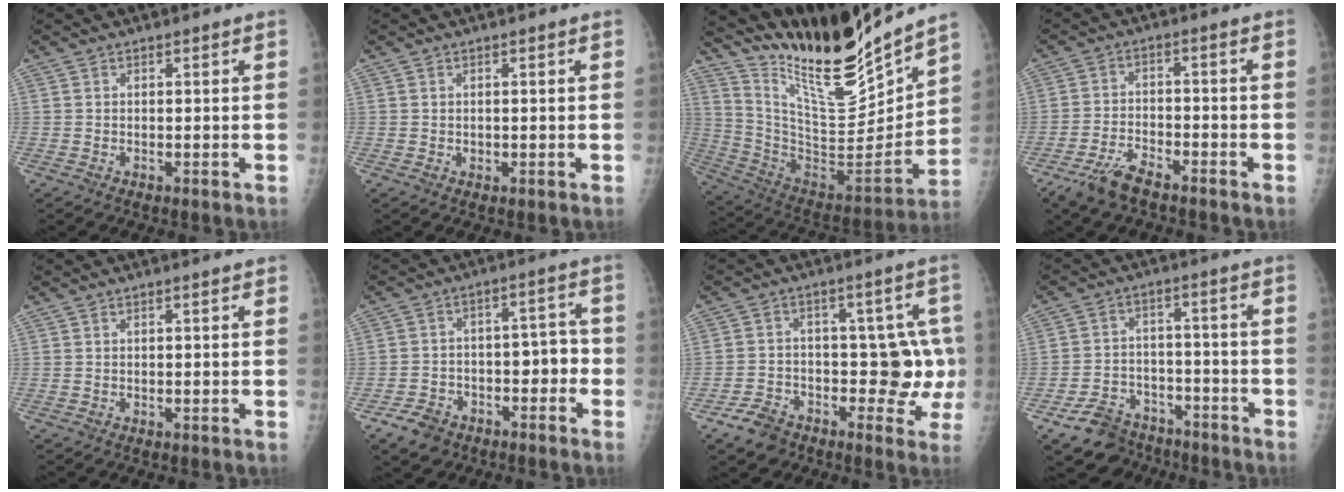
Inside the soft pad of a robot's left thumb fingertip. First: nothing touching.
{"total": 0.7, "force": [0.3, 0.6, 0.2], "torque": [0.006, -0.002, 0.005]}
{"total": 21.8, "force": [18.7, 3.2, 10.6], "torque": [-0.143, -0.115, 0.331]}
{"total": 6.6, "force": [-5.1, 2.1, 3.6], "torque": [-0.078, 0.013, -0.098]}
{"total": 0.0}
{"total": 9.9, "force": [-5.8, 6.5, 4.7], "torque": [-0.040, 0.068, -0.090]}
{"total": 12.3, "force": [-4.4, 8.1, 8.1], "torque": [-0.057, 0.037, -0.061]}
{"total": 11.9, "force": [-8.8, 7.5, 2.9], "torque": [-0.032, 0.069, -0.135]}